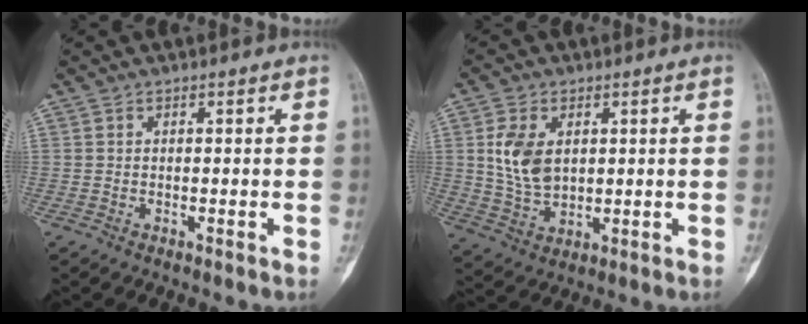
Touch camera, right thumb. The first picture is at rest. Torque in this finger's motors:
{"motor_torque": [0.45, 0.94, 0.75, -0.10, 0.31]}